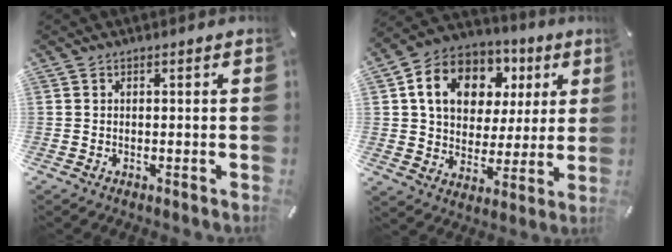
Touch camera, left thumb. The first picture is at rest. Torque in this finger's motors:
{"motor_torque": [2.65, 2.35, 1.59, -1.18, 0.23]}